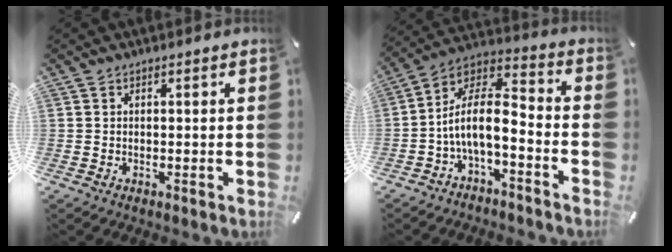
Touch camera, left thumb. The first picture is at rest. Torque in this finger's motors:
{"motor_torque": [0.00, 1.45, 1.45, 0.42, 0.51]}